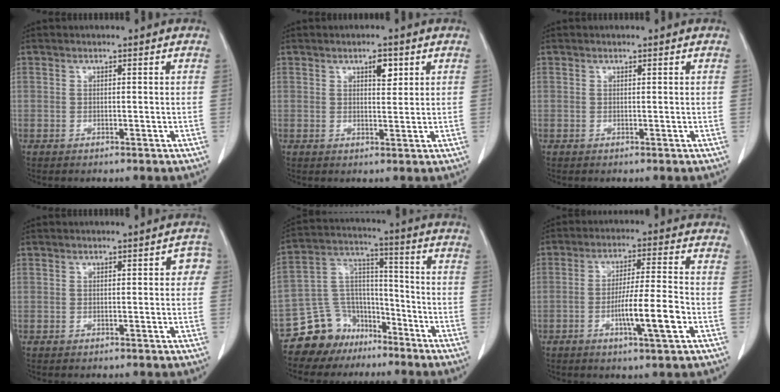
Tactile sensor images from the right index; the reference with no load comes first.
{"total": 2.8, "force": [1.4, 1.0, 2.1], "torque": [-0.034, -0.003, 0.023]}
{"total": 0.0}
{"total": 2.3, "force": [0.3, 1.1, 2.0], "torque": [-0.008, 0.009, -0.001]}
{"total": 11.1, "force": [-8.4, 7.2, 1.3], "torque": [-0.030, 0.068, -0.145]}
{"total": 8.6, "force": [-2.9, 0.0, 8.1], "torque": [-0.138, -0.003, -0.050]}